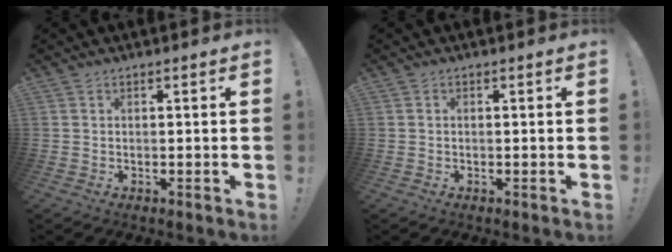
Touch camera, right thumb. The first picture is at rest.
{"total": 0.0}